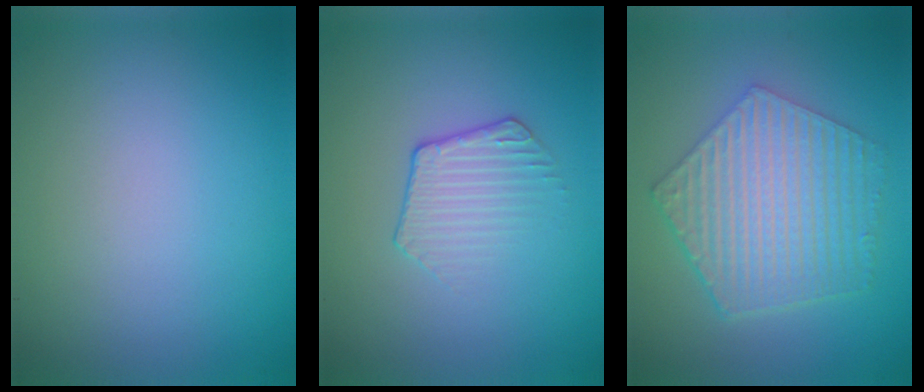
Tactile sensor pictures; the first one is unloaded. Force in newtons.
{"total": 2.1, "press": 1.5, "slide": 1.4}
{"total": 6.9, "press": 5.0, "slide": 4.8}